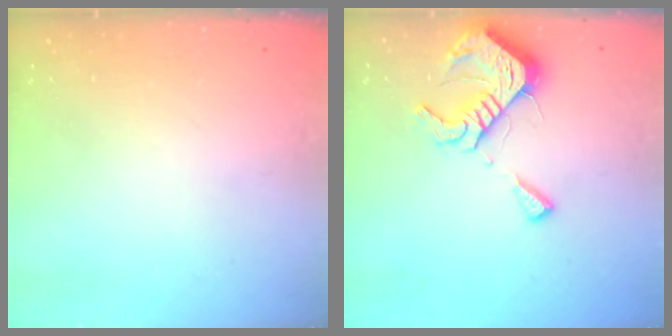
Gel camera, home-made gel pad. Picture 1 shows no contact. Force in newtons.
{"total": 14.4, "press": 14.3, "slide": 0.5}